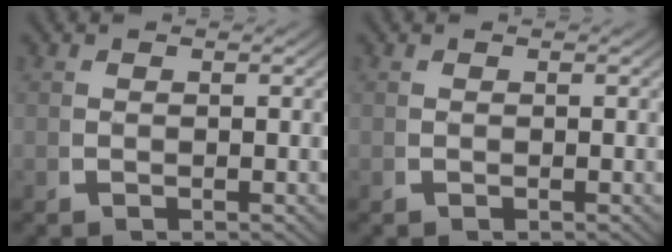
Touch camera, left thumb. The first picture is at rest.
{"total": 0.0}